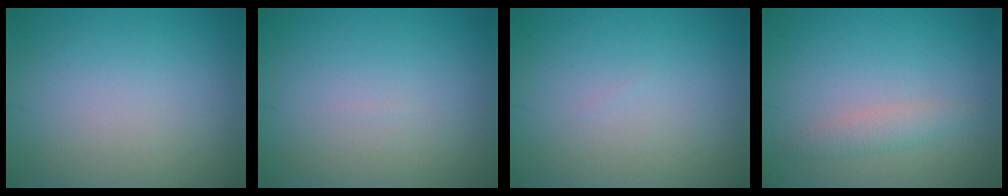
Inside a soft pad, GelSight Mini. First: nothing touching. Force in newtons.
{"total": 0.0}
{"total": 0.0}
{"total": 1.7, "press": 1.7, "slide": 0.1}